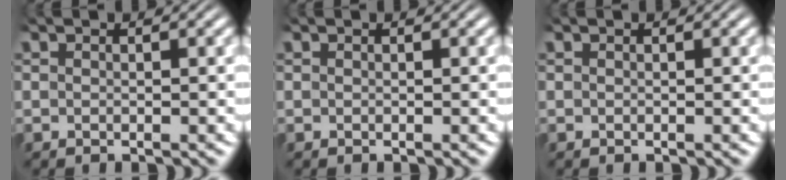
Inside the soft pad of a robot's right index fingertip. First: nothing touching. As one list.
[{"total": 0.0}, {"total": 0.0}]